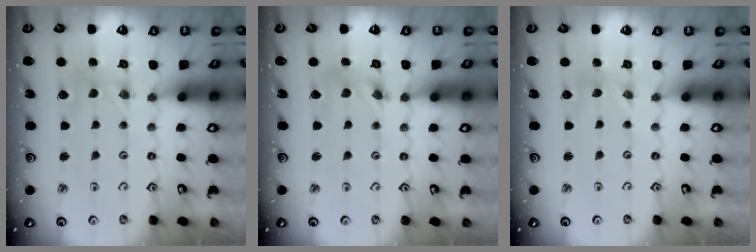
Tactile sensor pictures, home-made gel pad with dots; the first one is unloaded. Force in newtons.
{"total": 2.5, "press": 2.5, "slide": 0.1}
{"total": 0.0}